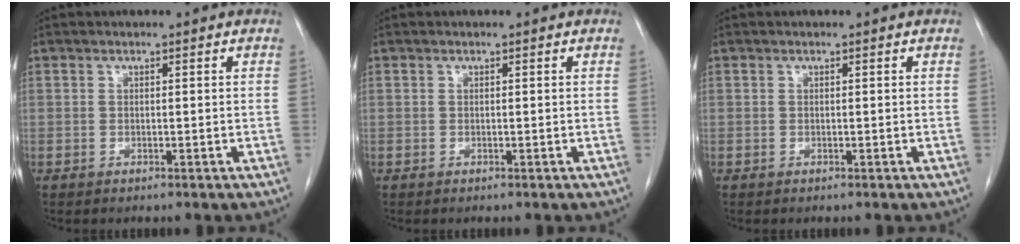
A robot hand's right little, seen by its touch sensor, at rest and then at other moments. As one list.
[{"total": 0.0}, {"total": 0.0}]